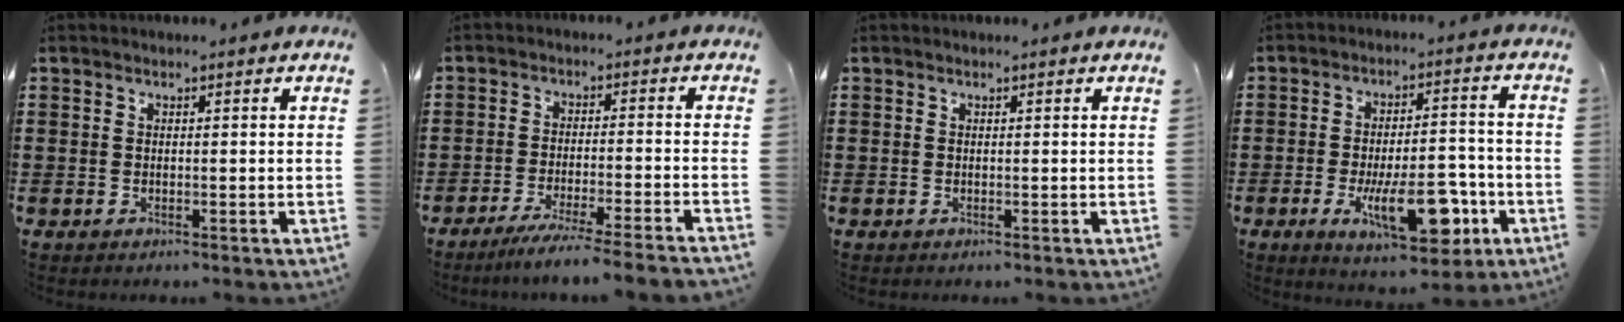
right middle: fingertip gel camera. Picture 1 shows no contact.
{"total": 4.9, "force": [-4.4, -0.6, 2.1], "torque": [-0.039, -0.015, -0.085]}
{"total": 0.0}
{"total": 13.0, "force": [-5.2, 5.5, 10.5], "torque": [-0.175, 0.000, -0.087]}